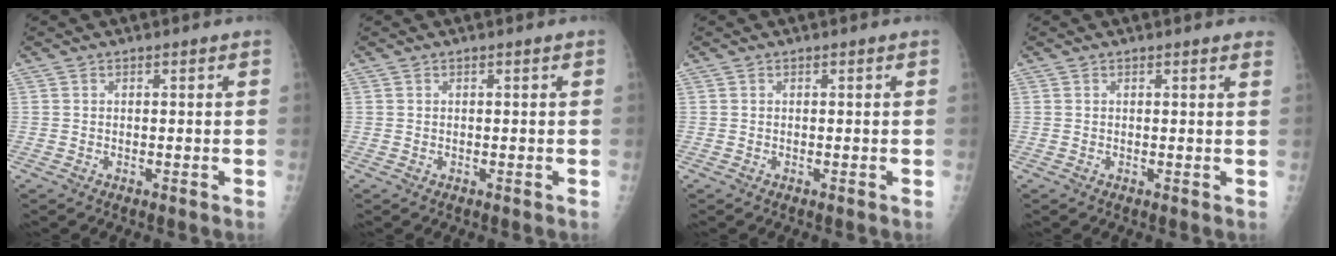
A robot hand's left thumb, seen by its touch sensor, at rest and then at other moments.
{"total": 0.0}
{"total": 0.0}
{"total": 1.9, "force": [1.7, 0.1, 0.7], "torque": [-0.009, -0.004, 0.011]}